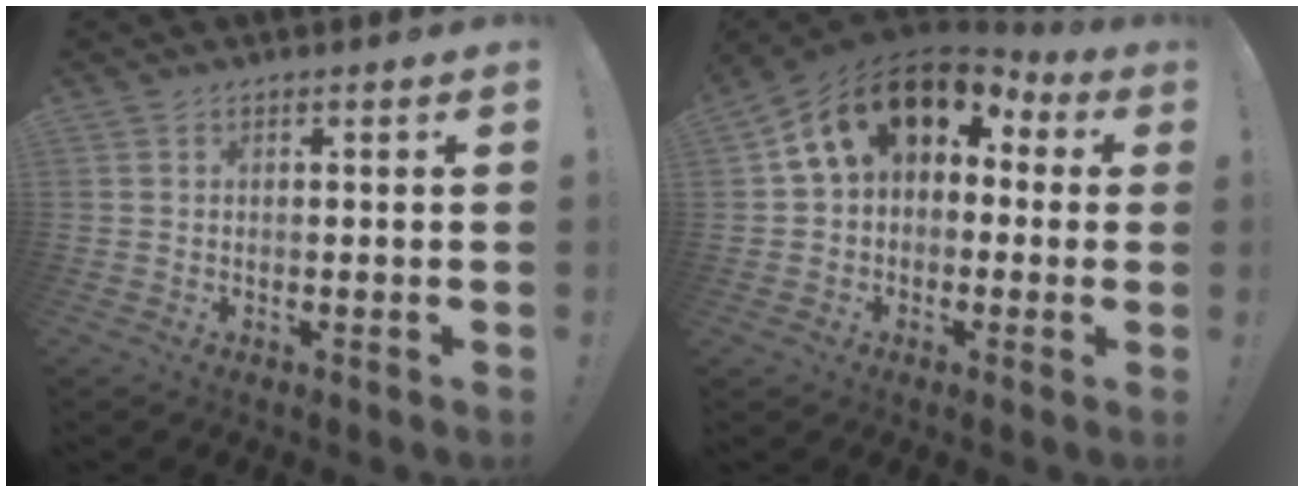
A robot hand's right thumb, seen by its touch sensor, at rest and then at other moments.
{"total": 14.5, "force": [6.3, 9.0, 9.4], "torque": [-0.159, -0.018, 0.114]}